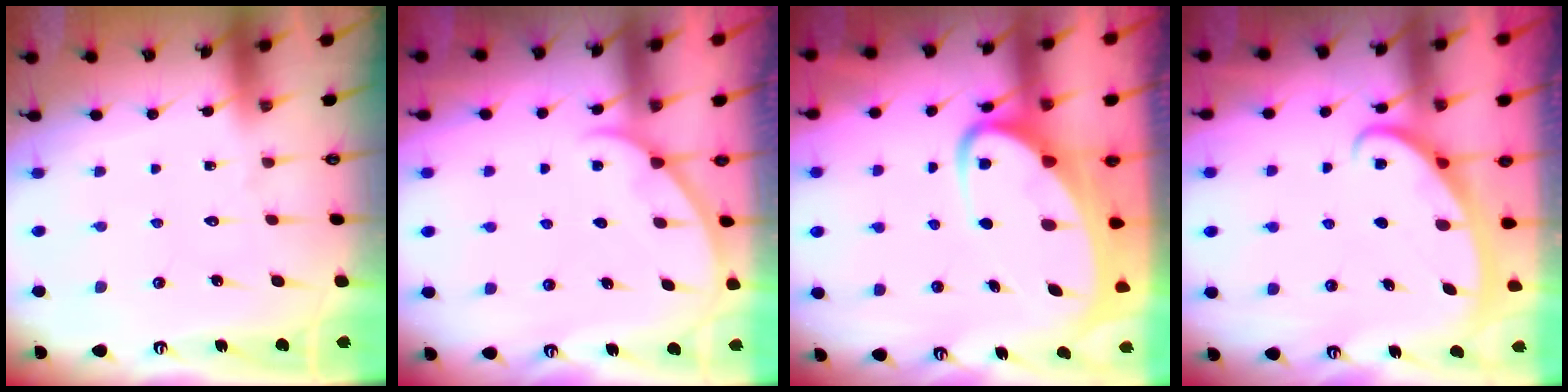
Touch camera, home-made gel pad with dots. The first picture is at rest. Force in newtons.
{"total": 2.4, "press": 2.4, "slide": 0.3}
{"total": 8.4, "press": 8.4, "slide": 1.0}
{"total": 2.8, "press": 2.8, "slide": 0.4}